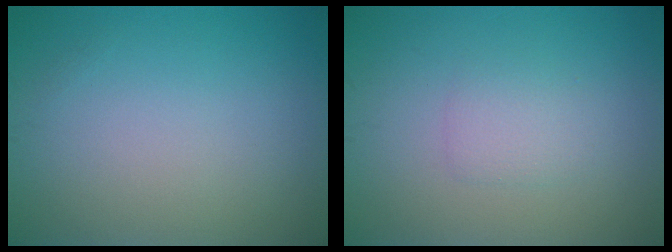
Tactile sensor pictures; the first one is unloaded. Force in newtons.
{"total": 1.6, "press": 1.6, "slide": 0.1}